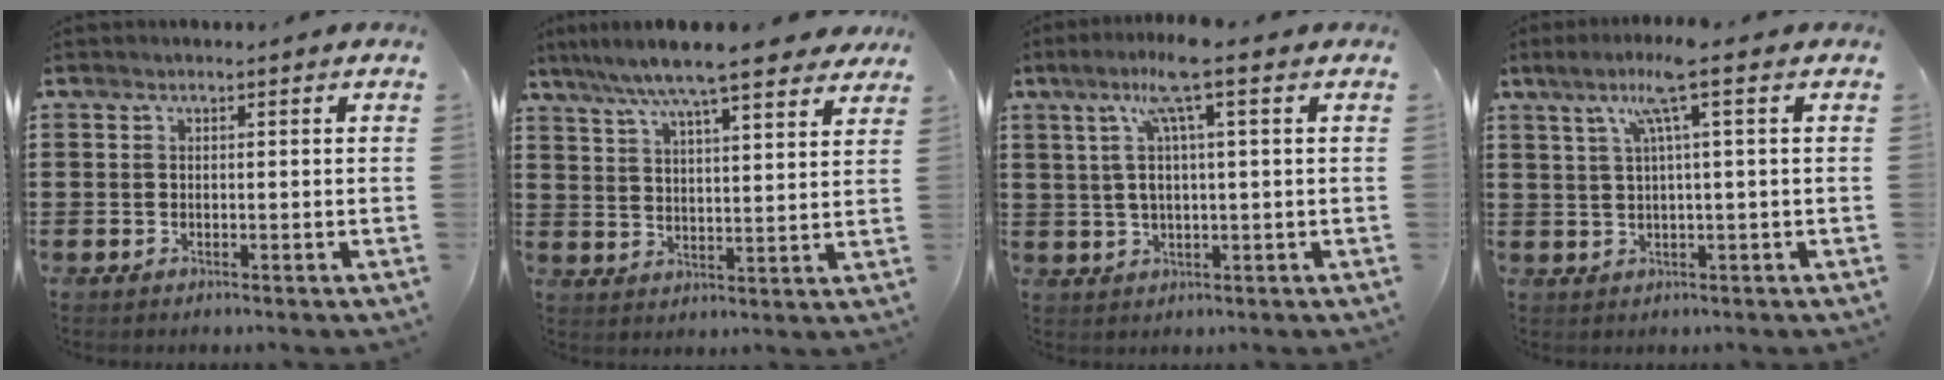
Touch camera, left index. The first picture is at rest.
{"total": 8.7, "force": [7.4, 0.5, 4.6], "torque": [-0.114, -0.025, 0.129]}
{"total": 7.8, "force": [3.1, 0.5, 7.1], "torque": [-0.157, -0.002, 0.048]}
{"total": 6.8, "force": [2.8, -0.2, 6.3], "torque": [-0.128, 0.006, 0.043]}